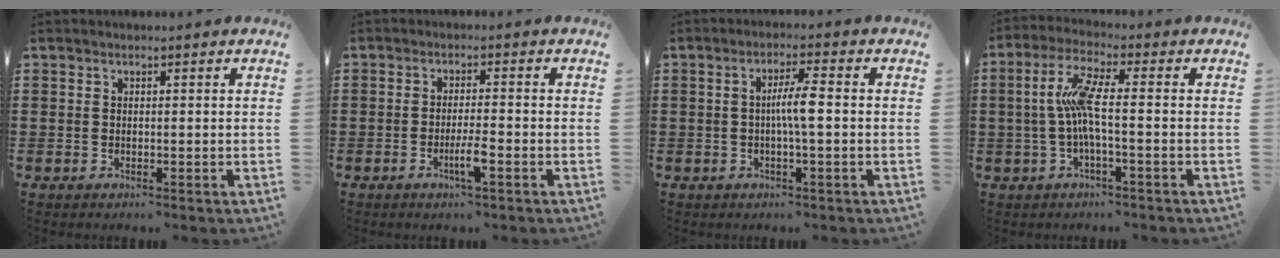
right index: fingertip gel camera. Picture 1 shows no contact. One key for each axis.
{"total": 3.6, "fx": -1.8, "fy": 0.3, "fz": 3.2, "tx": -0.061, "ty": -0.006, "tz": -0.033}
{"total": 4.3, "fx": -0.4, "fy": 0.0, "fz": 4.2, "tx": -0.075, "ty": -0.003, "tz": -0.010}
{"total": 7.1, "fx": -0.8, "fy": 0.9, "fz": 7.0, "tx": -0.157, "ty": -0.010, "tz": -0.026}